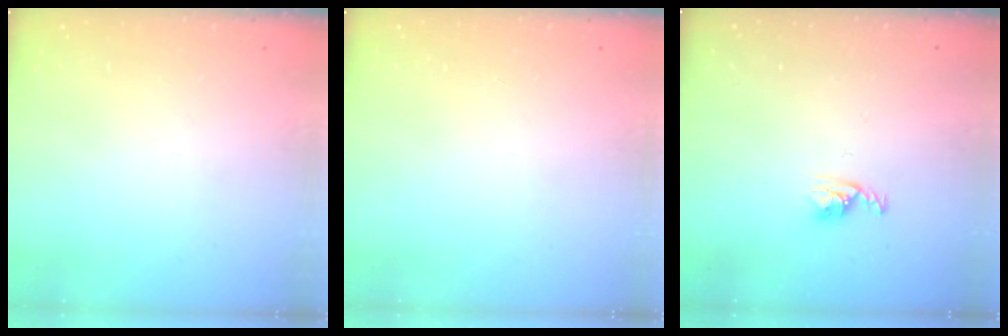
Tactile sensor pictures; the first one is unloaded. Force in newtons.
{"total": 0.0}
{"total": 3.5, "press": 3.4, "slide": 0.5}